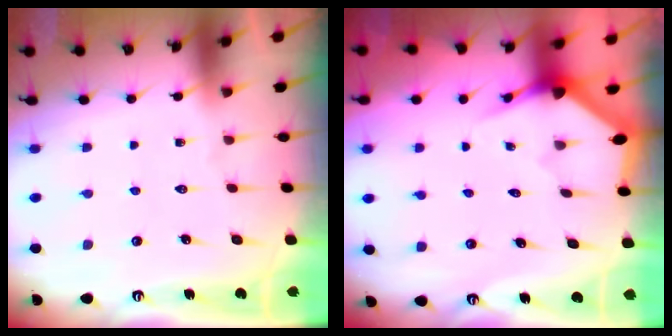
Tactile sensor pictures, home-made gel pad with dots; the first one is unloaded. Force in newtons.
{"total": 3.5, "press": 3.5, "slide": 0.1}